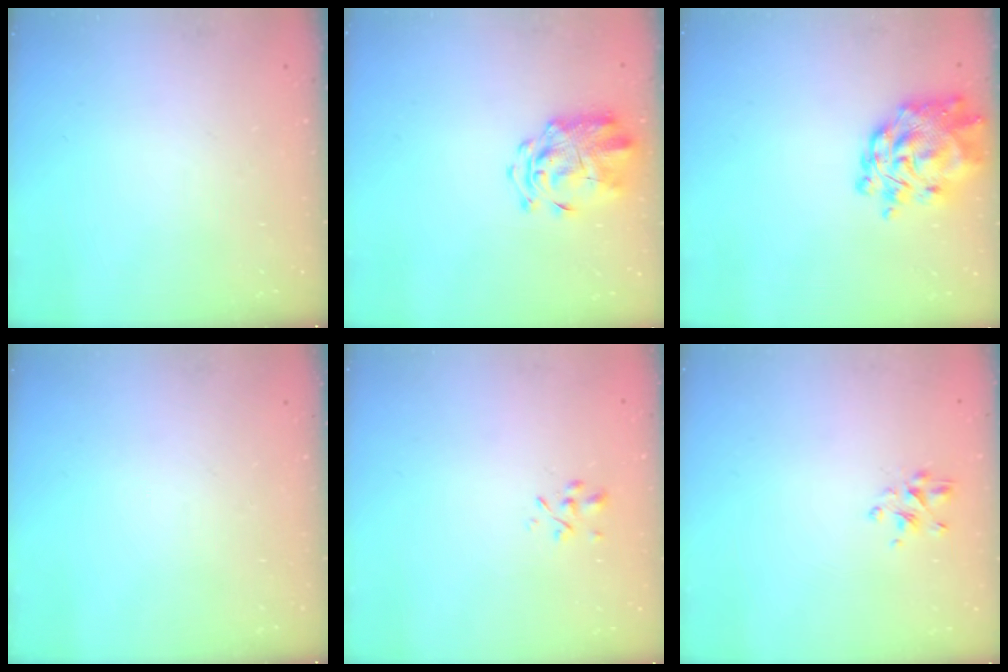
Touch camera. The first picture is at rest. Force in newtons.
{"total": 3.5, "press": 3.4, "slide": 1.0}
{"total": 10.6, "press": 10.0, "slide": 3.5}
{"total": 0.0}
{"total": 1.3, "press": 1.2, "slide": 0.5}
{"total": 3.1, "press": 2.9, "slide": 1.2}